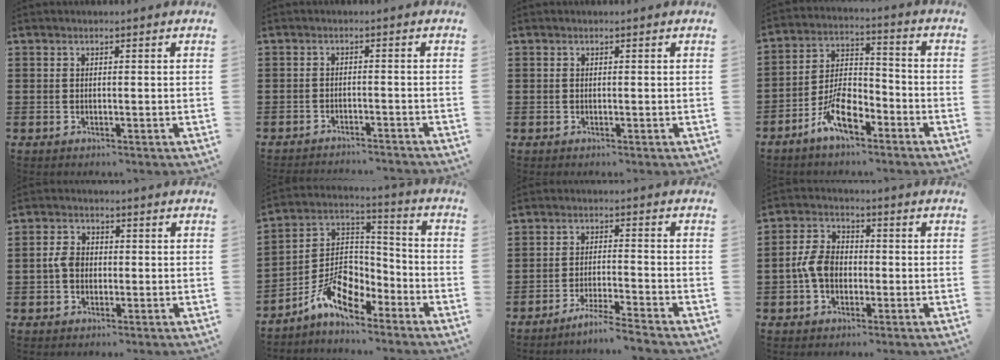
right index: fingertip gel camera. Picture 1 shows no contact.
{"total": 1.9, "force": [-1.9, -0.3, 0.1], "torque": [-0.005, 0.000, -0.039]}
{"total": 0.0}
{"total": 8.9, "force": [-5.6, 3.8, 5.7], "torque": [-0.121, 0.012, -0.104]}
{"total": 3.2, "force": [-0.4, 2.3, 2.1], "torque": [-0.059, 0.001, -0.014]}
{"total": 10.2, "force": [-6.5, 5.4, 5.6], "torque": [-0.123, 0.014, -0.125]}
{"total": 4.1, "force": [-3.7, -1.0, 1.4], "torque": [-0.029, -0.011, -0.074]}
{"total": 5.8, "force": [-1.2, 3.9, 4.1], "torque": [-0.104, 0.001, -0.029]}